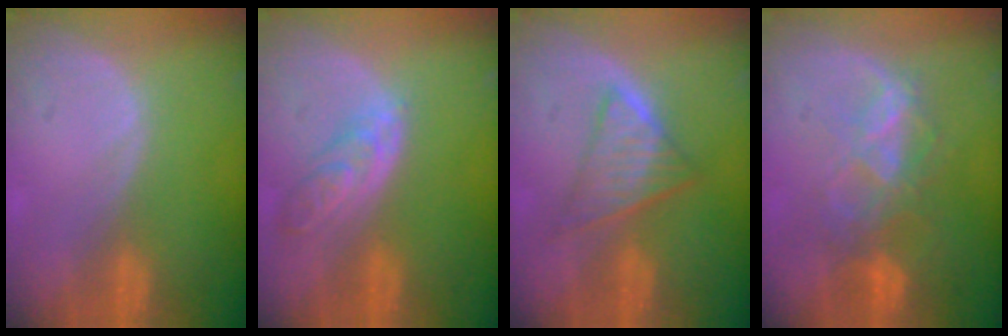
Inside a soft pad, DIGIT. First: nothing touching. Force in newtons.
{"total": 5.4, "press": 5.1, "slide": 1.9}
{"total": 6.2, "press": 5.8, "slide": 2.1}
{"total": 7.3, "press": 6.8, "slide": 2.6}